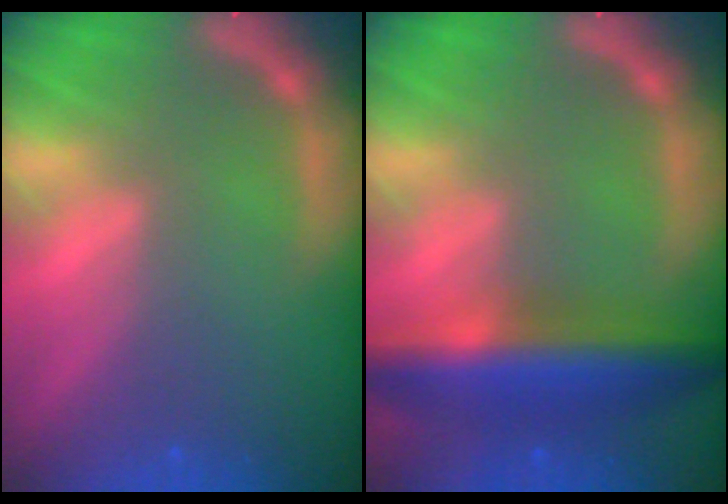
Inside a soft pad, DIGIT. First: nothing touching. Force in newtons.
{"total": 8.0}